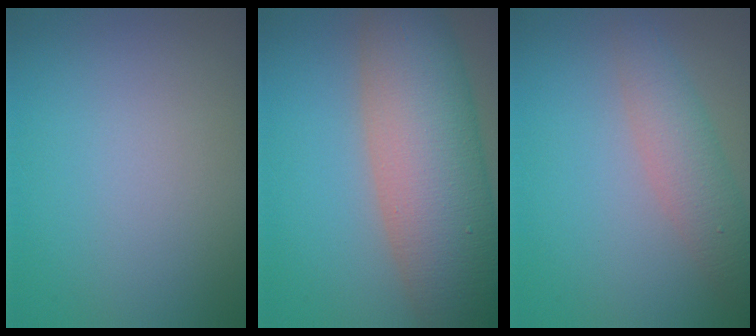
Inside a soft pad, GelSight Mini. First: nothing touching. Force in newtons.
{"total": 11.8, "press": 11.8, "slide": 0.6}
{"total": 3.4, "press": 3.4, "slide": 0.0}